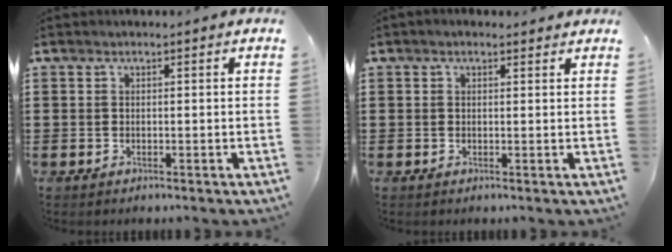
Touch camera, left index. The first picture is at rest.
{"total": 0.8, "force": [0.6, 0.4, 0.4], "torque": [-0.009, 0.004, 0.011]}